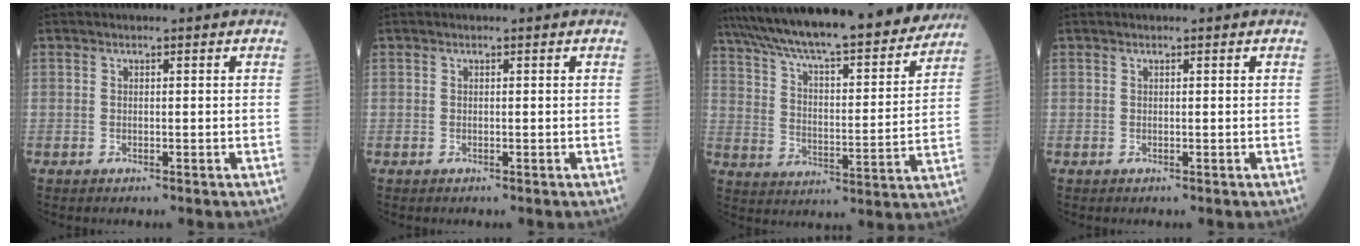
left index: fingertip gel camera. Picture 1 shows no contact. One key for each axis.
{"total": 0.0}
{"total": 28.2, "fx": 24.5, "fy": 4.0, "fz": 13.3, "tx": -0.226, "ty": -0.014, "tz": 0.346}
{"total": 0.0}